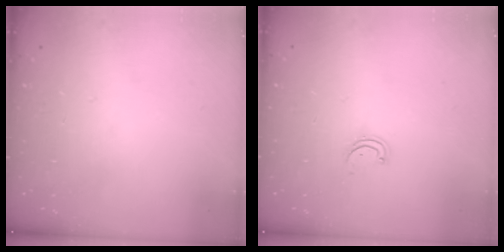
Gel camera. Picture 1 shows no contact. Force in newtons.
{"total": 1.9, "press": 1.9, "slide": 0.2}